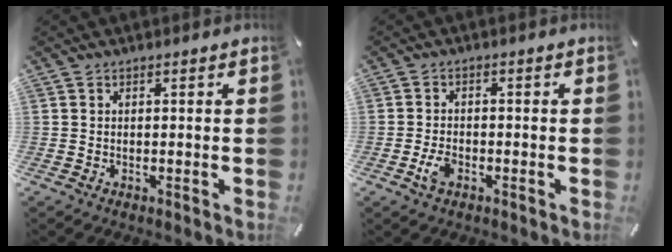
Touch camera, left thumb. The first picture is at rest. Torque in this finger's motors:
{"motor_torque": [-0.03, 0.80, 0.03, -0.01, 0.04]}